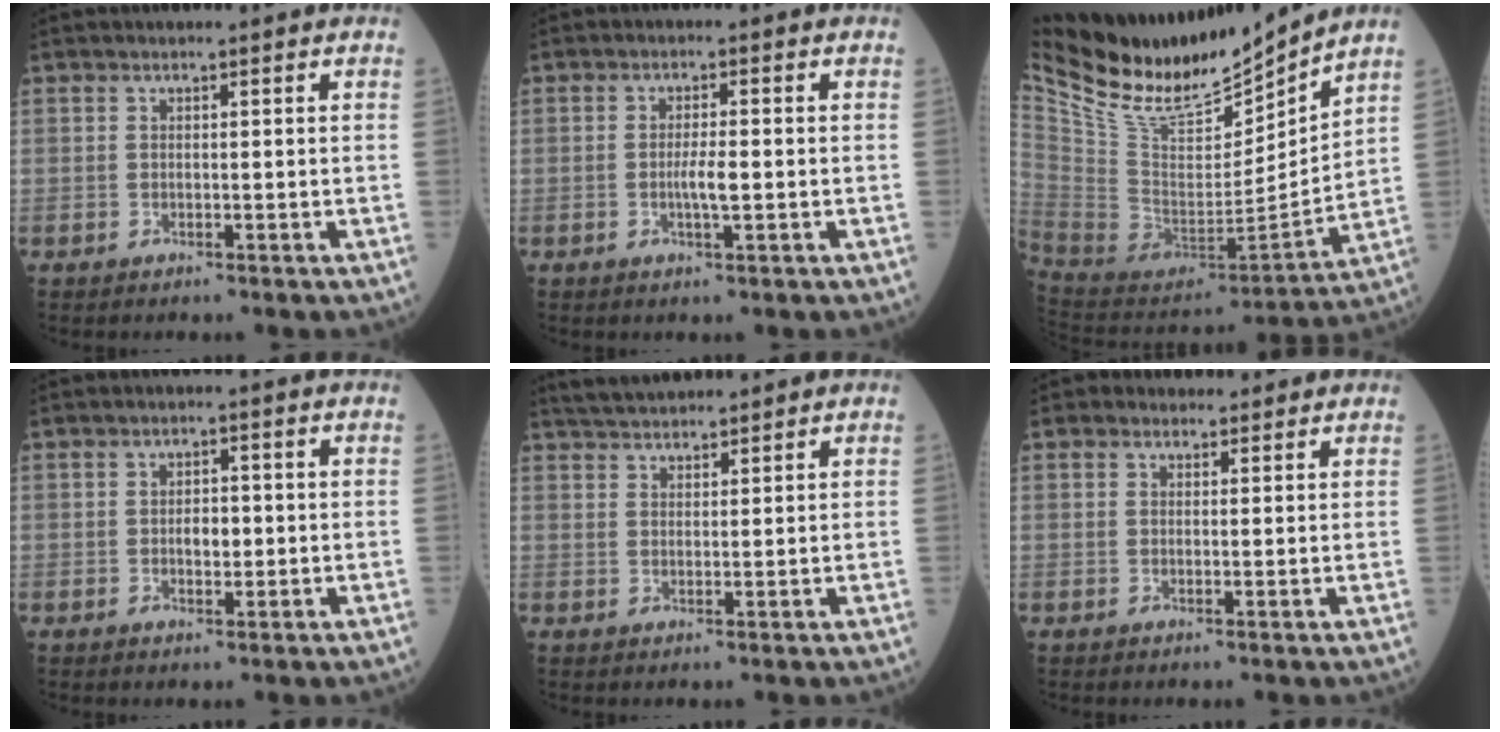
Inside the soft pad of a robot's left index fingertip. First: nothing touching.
{"total": 2.7, "force": [-0.7, 0.2, 2.6], "torque": [-0.050, -0.005, -0.014]}
{"total": 22.4, "force": [19.4, 4.4, 10.4], "torque": [-0.204, -0.023, 0.346]}
{"total": 2.5, "force": [-0.4, 1.3, 2.1], "torque": [-0.031, 0.000, -0.007]}
{"total": 5.9, "force": [5.6, 1.0, 1.8], "torque": [-0.031, 0.028, 0.096]}
{"total": 2.6, "force": [2.1, 1.6, 0.2], "torque": [0.002, 0.012, 0.025]}